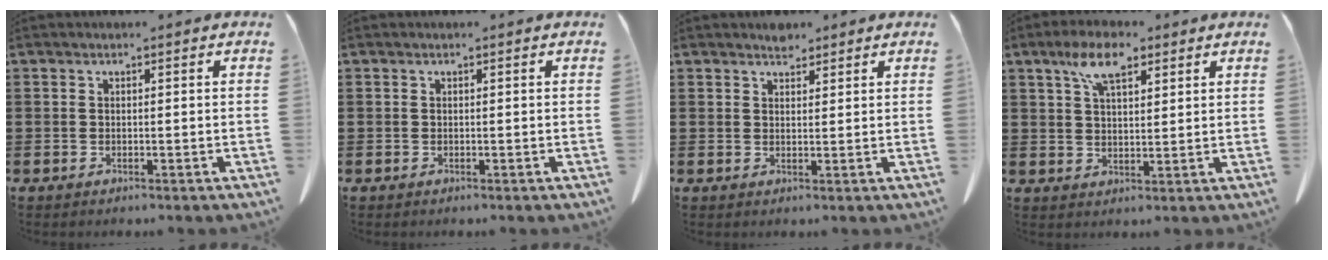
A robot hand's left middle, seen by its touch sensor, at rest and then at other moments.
{"total": 0.0}
{"total": 2.1, "force": [1.9, 0.6, 0.4], "torque": [-0.004, -0.001, 0.036]}
{"total": 7.2, "force": [4.3, 2.9, 5.1], "torque": [-0.103, 0.004, 0.076]}